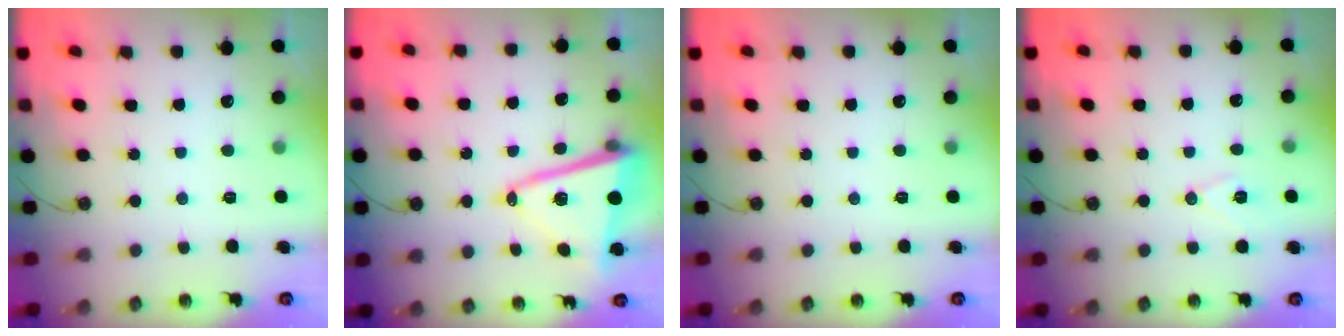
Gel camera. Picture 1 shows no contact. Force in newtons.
{"total": 15.1, "press": 15.0, "slide": 1.8}
{"total": 0.0}
{"total": 7.4, "press": 6.4, "slide": 3.7}